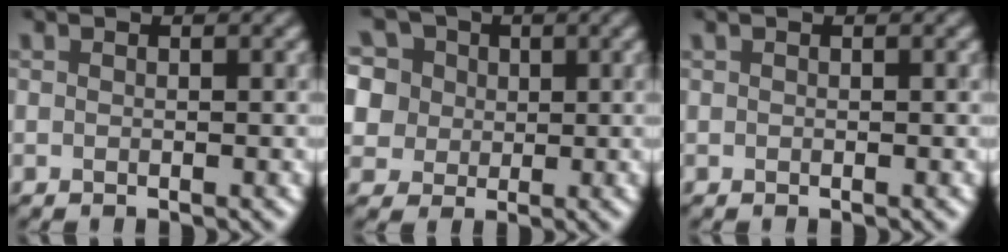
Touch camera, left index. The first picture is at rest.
{"total": 11.8, "force": [5.7, 8.7, 5.5], "torque": [-0.121, 0.040, 0.074]}
{"total": 0.0}